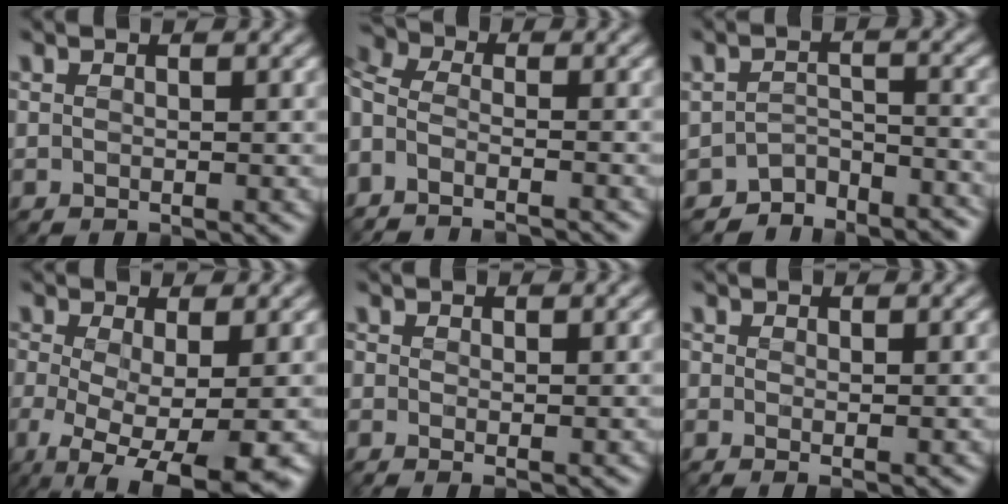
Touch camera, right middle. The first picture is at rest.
{"total": 7.8, "force": [-5.8, 3.8, 3.6], "torque": [-0.071, -0.006, -0.087]}
{"total": 4.5, "force": [-4.4, 1.1, -0.2], "torque": [0.017, -0.009, -0.074]}
{"total": 8.3, "force": [-3.5, 2.5, 7.1], "torque": [-0.116, -0.023, -0.056]}
{"total": 0.0}
{"total": 0.0}